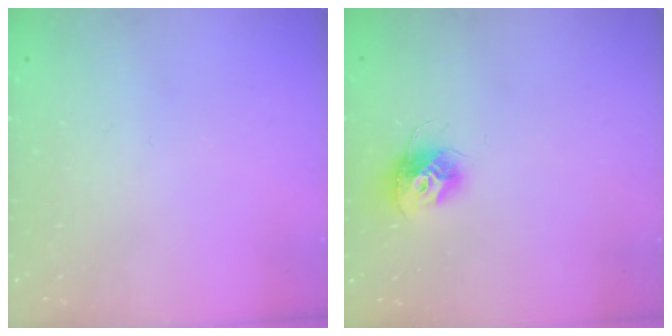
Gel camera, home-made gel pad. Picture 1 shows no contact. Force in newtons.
{"total": 10.4, "press": 10.4, "slide": 0.5}